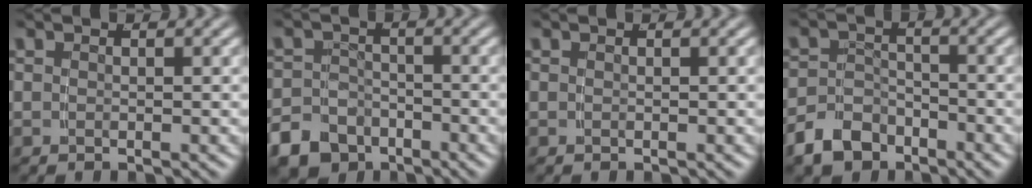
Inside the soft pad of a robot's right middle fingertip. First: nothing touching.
{"total": 6.6, "force": [-4.2, 4.8, 1.8], "torque": [-0.029, -0.023, -0.071]}
{"total": 0.0}
{"total": 5.0, "force": [-3.8, 3.0, 1.4], "torque": [-0.019, -0.009, -0.064]}